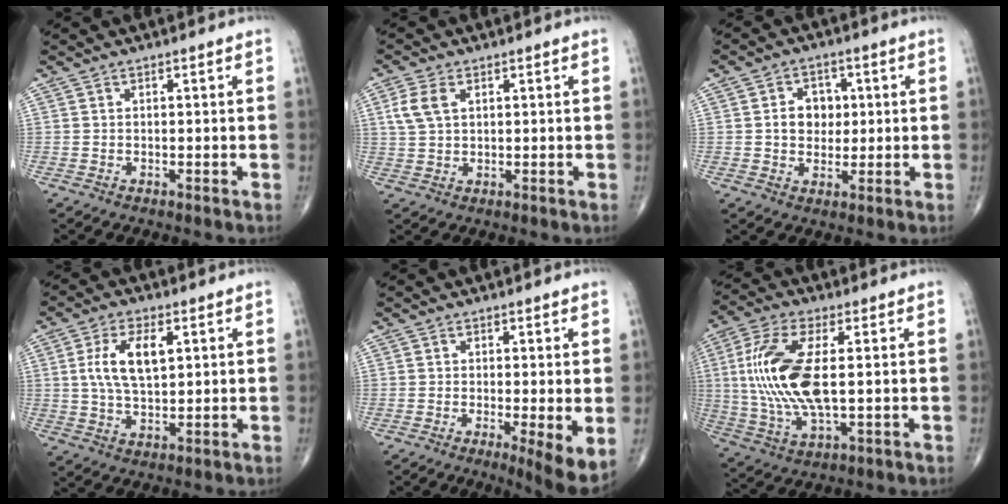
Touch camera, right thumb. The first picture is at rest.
{"total": 5.0, "force": [1.7, 3.1, 3.6], "torque": [-0.081, 0.007, 0.035]}
{"total": 6.4, "force": [0.7, 5.2, 3.7], "torque": [-0.026, 0.002, 0.009]}
{"total": 9.1, "force": [2.3, 4.5, 7.6], "torque": [-0.145, -0.003, 0.043]}
{"total": 6.6, "force": [-1.0, 1.4, 6.4], "torque": [-0.099, -0.021, -0.019]}
{"total": 16.3, "force": [1.4, 6.5, 14.9], "torque": [-0.331, -0.003, 0.029]}